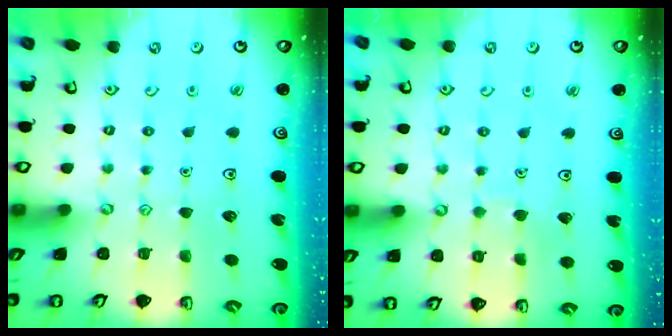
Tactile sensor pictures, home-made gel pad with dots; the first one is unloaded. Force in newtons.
{"total": 2.7, "press": 2.7, "slide": 0.1}